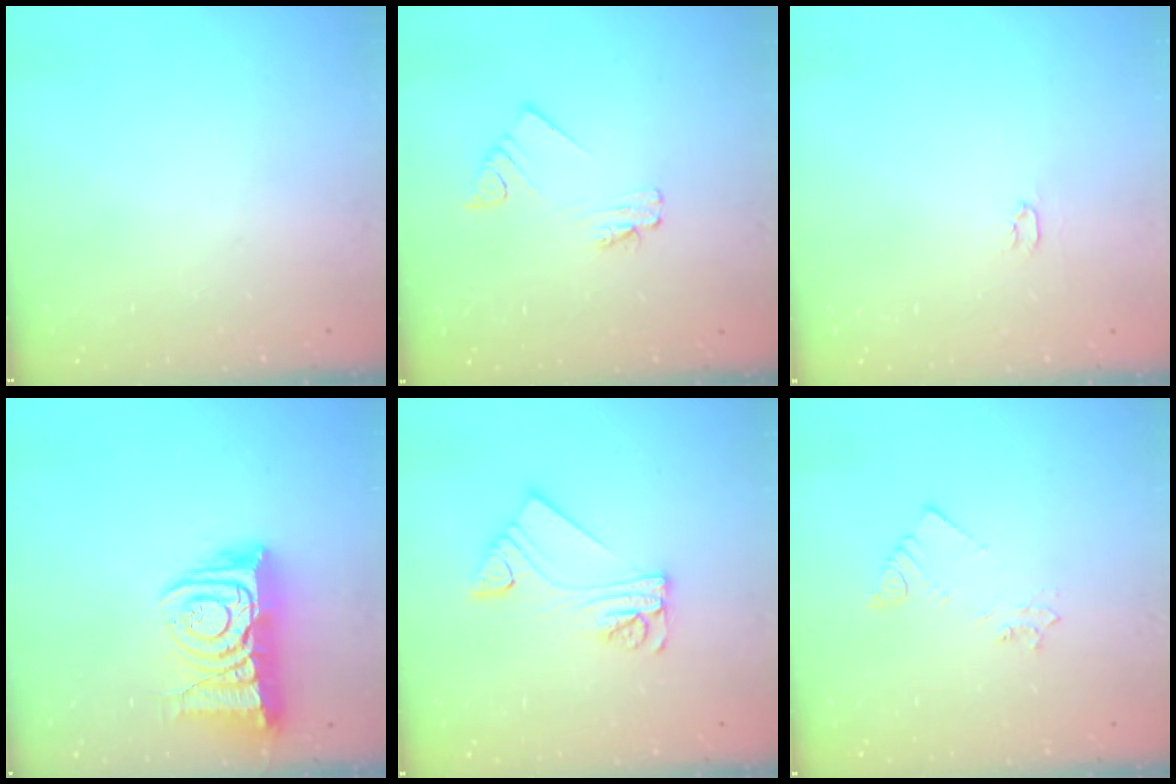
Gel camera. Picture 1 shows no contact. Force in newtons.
{"total": 2.0, "press": 2.0, "slide": 0.3}
{"total": 2.0, "press": 2.0, "slide": 0.3}
{"total": 13.5, "press": 13.4, "slide": 1.5}
{"total": 9.7, "press": 9.7, "slide": 0.9}
{"total": 2.7, "press": 2.7, "slide": 0.3}